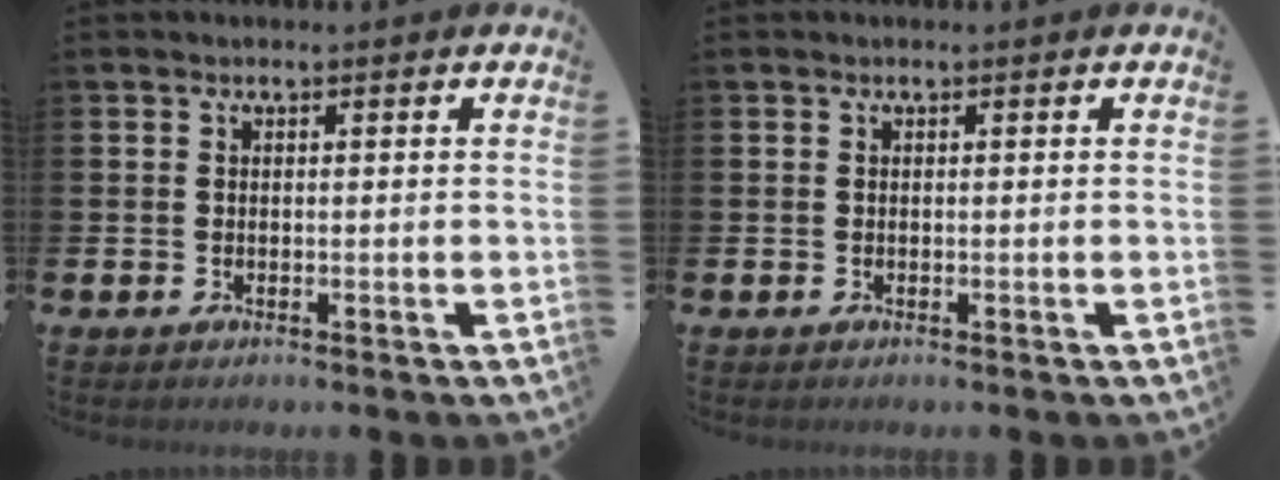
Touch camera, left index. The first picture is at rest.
{"total": 0.0}